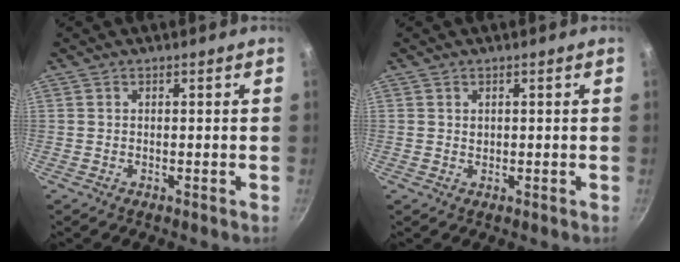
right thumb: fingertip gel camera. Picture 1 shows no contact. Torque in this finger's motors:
{"motor_torque": [0.15, 0.06, 0.18, 0.00, 0.02]}